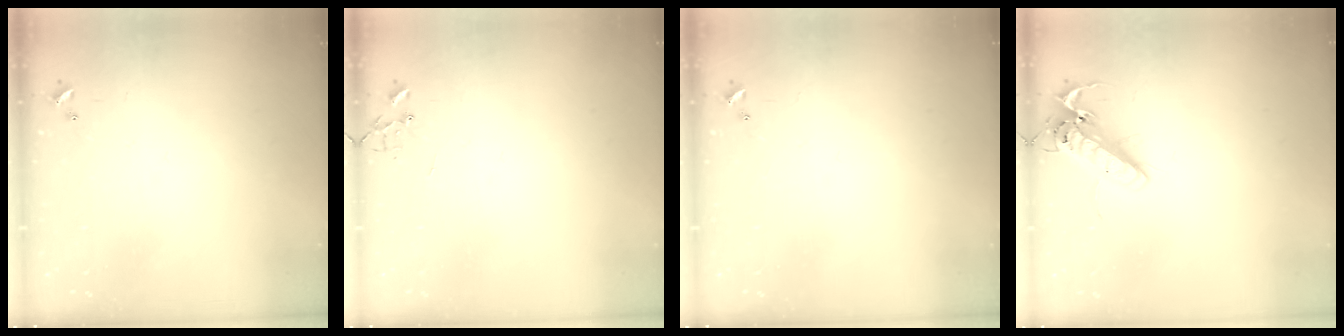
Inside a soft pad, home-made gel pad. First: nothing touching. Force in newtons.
{"total": 0.0}
{"total": 0.0}
{"total": 15.8, "press": 15.6, "slide": 2.7}